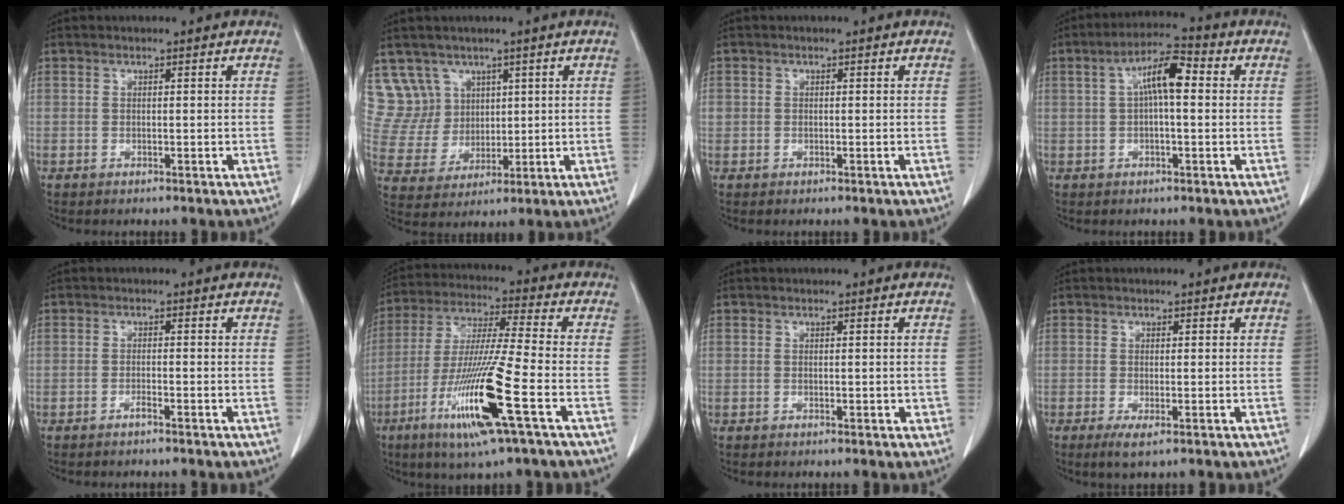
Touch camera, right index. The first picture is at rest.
{"total": 7.4, "force": [4.3, 6.0, -0.1], "torque": [0.000, 0.015, 0.101]}
{"total": 1.1, "force": [0.1, 1.1, 0.2], "torque": [0.002, 0.009, 0.002]}
{"total": 7.2, "force": [1.2, 1.7, 6.9], "torque": [-0.125, 0.026, 0.017]}
{"total": 1.0, "force": [-0.8, -0.1, 0.6], "torque": [-0.012, 0.001, -0.015]}
{"total": 15.8, "force": [-6.4, -0.5, 14.5], "torque": [-0.297, -0.027, -0.121]}
{"total": 0.7, "force": [0.1, 0.5, 0.5], "torque": [-0.003, 0.000, 0.003]}
{"total": 2.2, "force": [-0.9, 0.3, 1.9], "torque": [-0.032, -0.007, -0.012]}